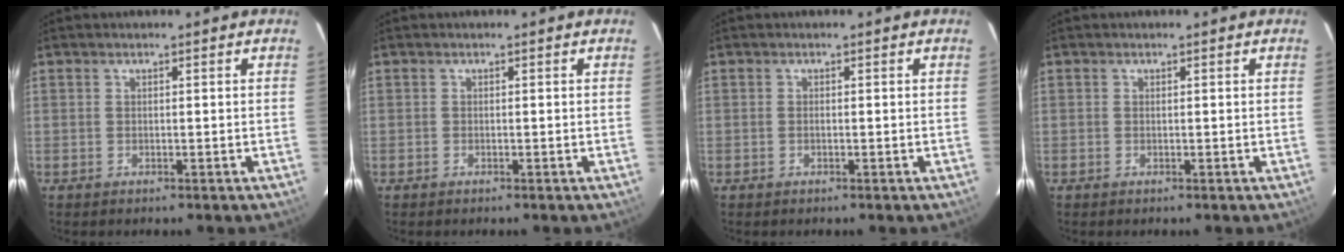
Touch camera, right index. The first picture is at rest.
{"total": 0.0}
{"total": 0.0}
{"total": 0.0}